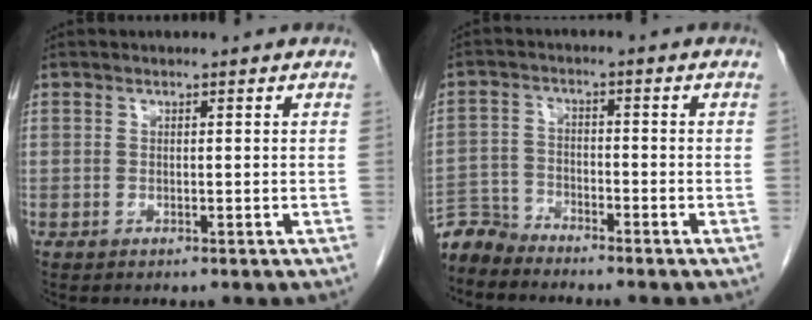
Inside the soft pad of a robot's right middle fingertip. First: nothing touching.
{"total": 4.4, "force": [-4.4, 0.4, -0.5], "torque": [0.012, -0.007, -0.086]}